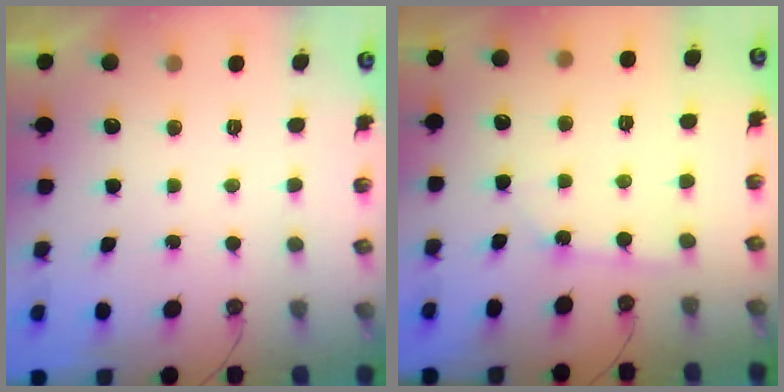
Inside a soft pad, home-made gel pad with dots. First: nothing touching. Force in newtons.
{"total": 1.8, "press": 1.8, "slide": 0.2}